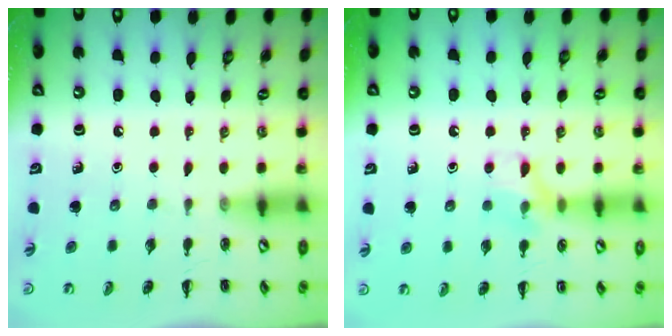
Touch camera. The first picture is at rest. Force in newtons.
{"total": 8.9, "press": 8.8, "slide": 1.4}